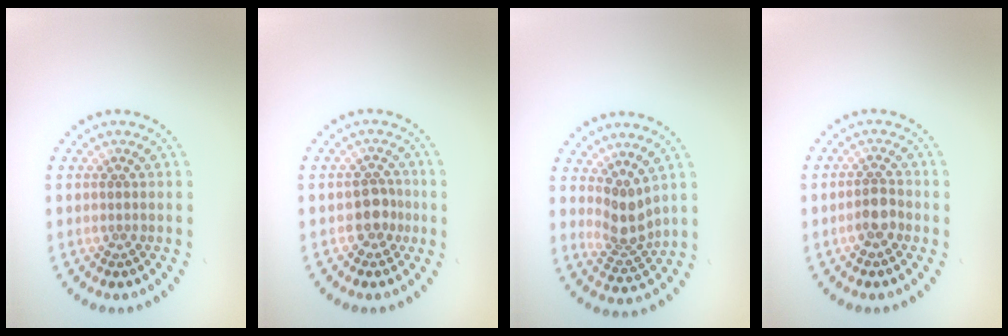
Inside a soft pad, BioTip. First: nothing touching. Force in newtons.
{"total": 2.1, "press": 1.9, "slide": 1.0}
{"total": 2.9, "press": 2.2, "slide": 1.8}
{"total": 1.9, "press": 1.8, "slide": 0.8}